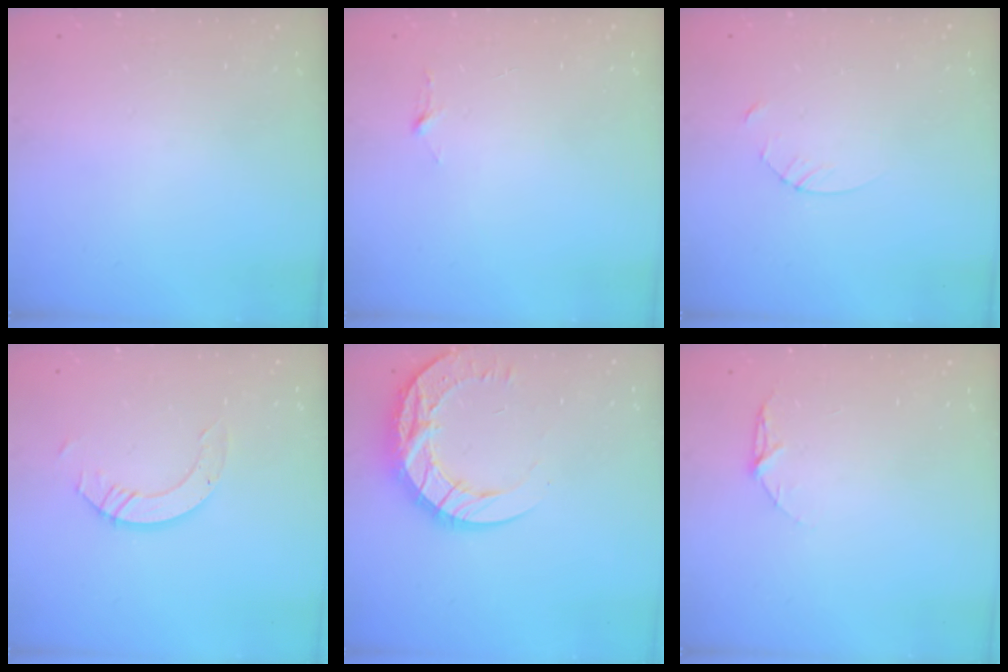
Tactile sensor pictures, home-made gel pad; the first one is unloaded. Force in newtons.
{"total": 2.9, "press": 2.9, "slide": 0.3}
{"total": 3.2, "press": 3.2, "slide": 0.3}
{"total": 6.0, "press": 6.0, "slide": 0.4}
{"total": 17.9, "press": 17.8, "slide": 1.4}
{"total": 4.4, "press": 4.4, "slide": 0.5}